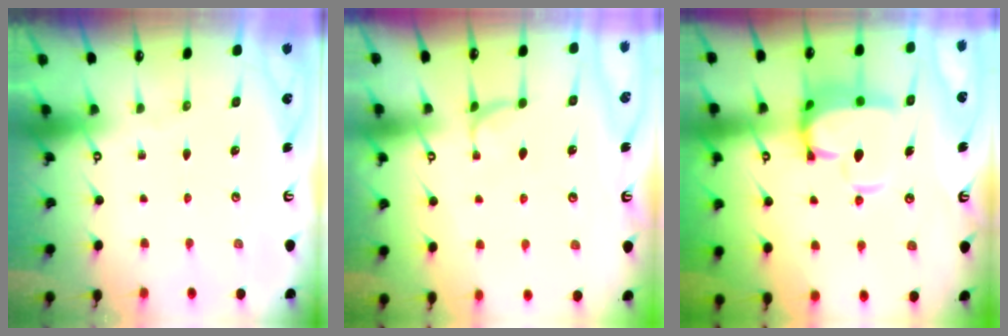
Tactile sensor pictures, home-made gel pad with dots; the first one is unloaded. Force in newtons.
{"total": 1.4, "press": 1.3, "slide": 0.5}
{"total": 8.4, "press": 8.1, "slide": 2.1}